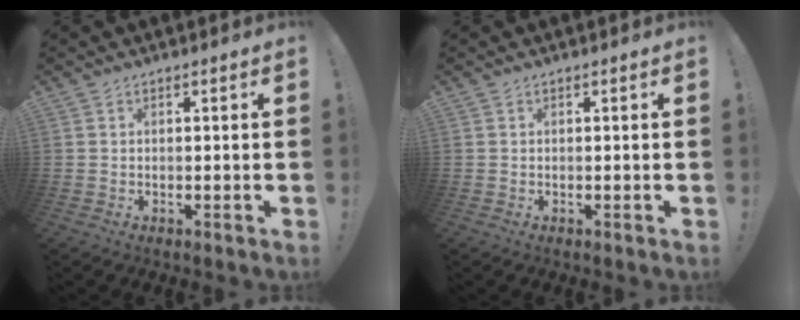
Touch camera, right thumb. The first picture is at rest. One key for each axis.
{"total": 0.0}